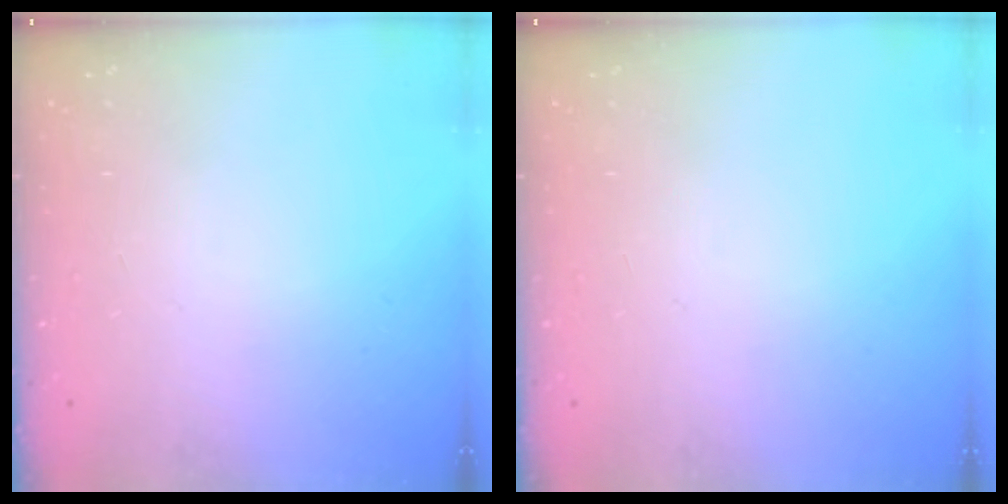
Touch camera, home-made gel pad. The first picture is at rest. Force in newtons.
{"total": 0.0}